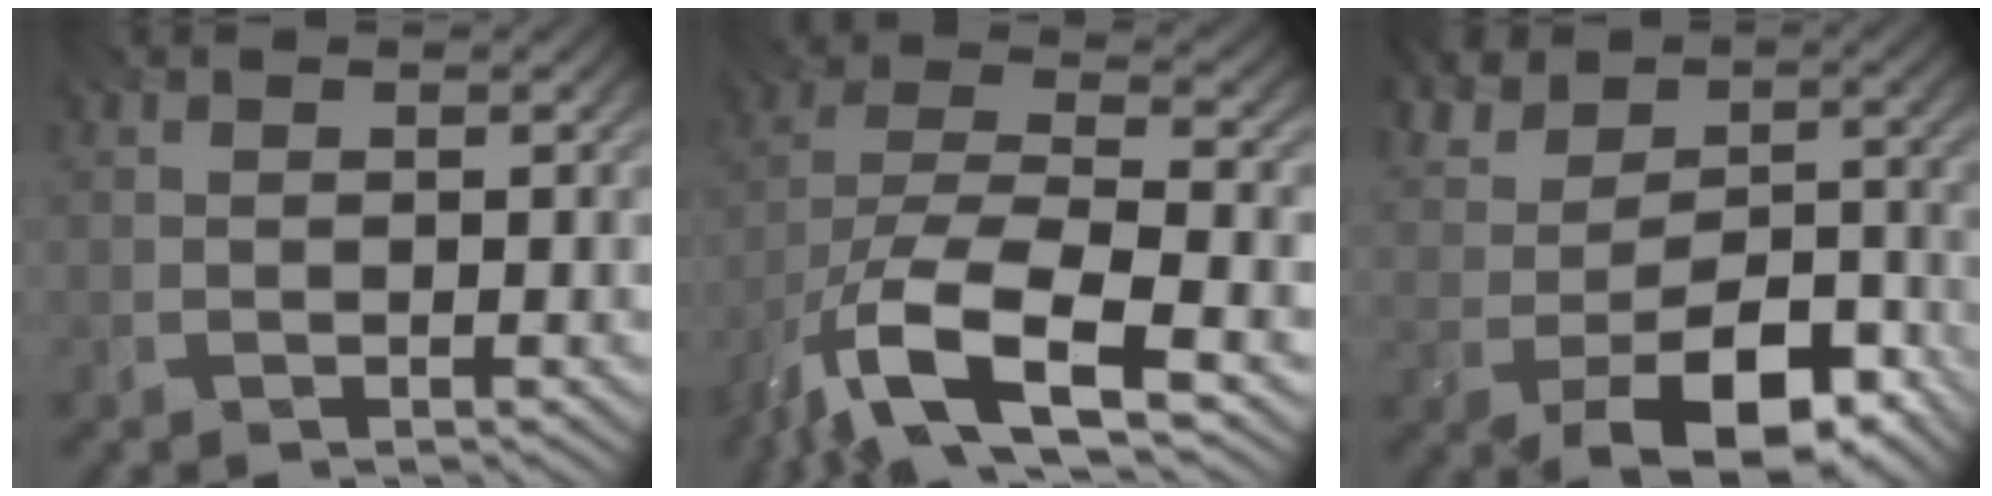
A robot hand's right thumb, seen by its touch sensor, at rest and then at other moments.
{"total": 12.0, "force": [-7.8, 3.6, 8.3], "torque": [-0.166, -0.022, -0.163]}
{"total": 9.4, "force": [-3.5, 5.7, 6.6], "torque": [-0.093, -0.002, -0.072]}